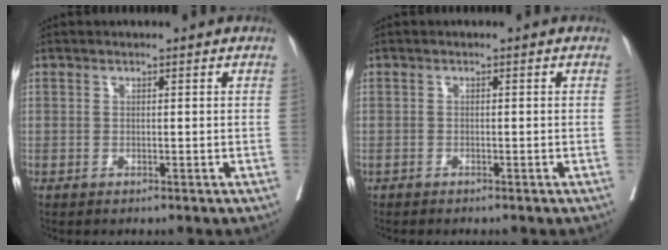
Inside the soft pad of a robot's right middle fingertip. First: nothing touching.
{"total": 0.6, "force": [-0.5, -0.2, -0.3], "torque": [-0.004, 0.001, -0.014]}